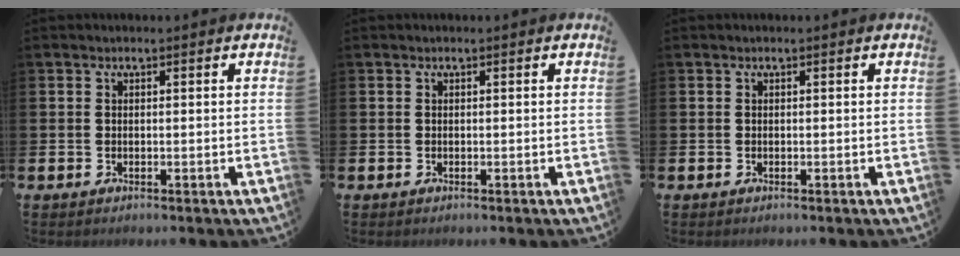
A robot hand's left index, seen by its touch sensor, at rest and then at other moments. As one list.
[{"total": 0.0}, {"total": 0.0}]